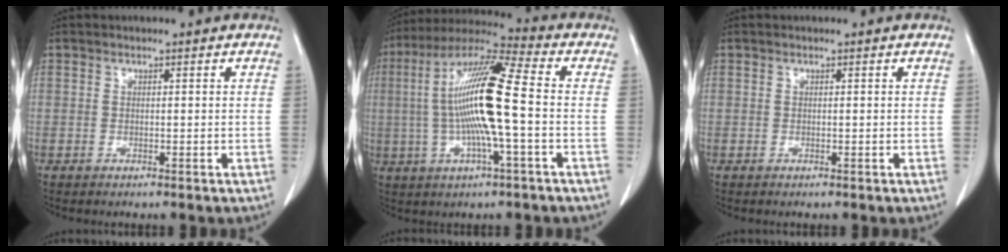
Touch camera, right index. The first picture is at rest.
{"total": 15.5, "force": [-0.6, 0.9, 15.5], "torque": [-0.302, 0.011, -0.020]}
{"total": 0.0}